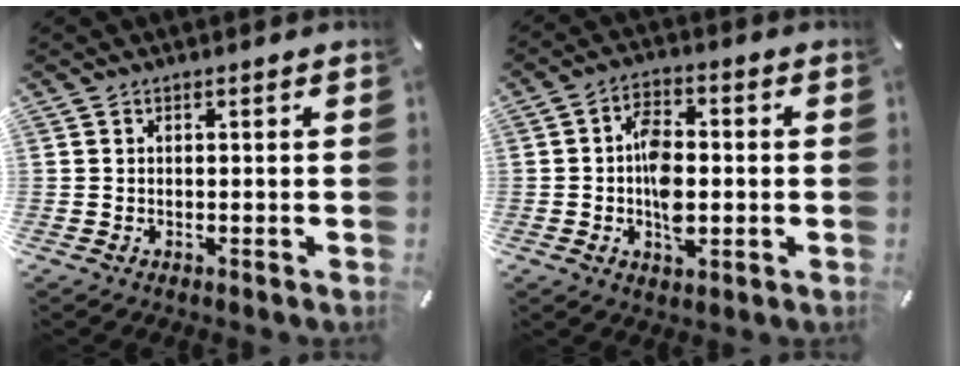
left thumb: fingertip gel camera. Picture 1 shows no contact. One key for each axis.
{"total": 8.7, "fx": -0.9, "fy": 5.3, "fz": 6.9, "tx": -0.122, "ty": 0.004, "tz": -0.018}